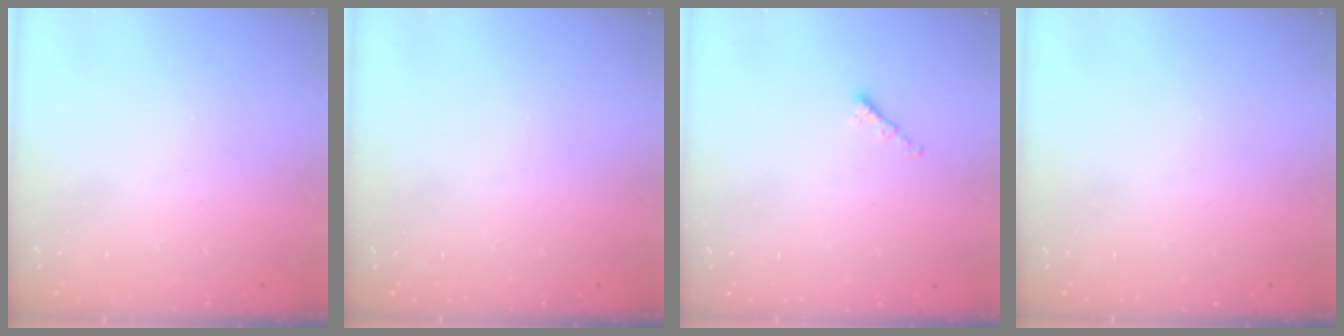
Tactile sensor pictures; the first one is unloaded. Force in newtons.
{"total": 0.0}
{"total": 1.4, "press": 1.2, "slide": 0.6}
{"total": 0.0}